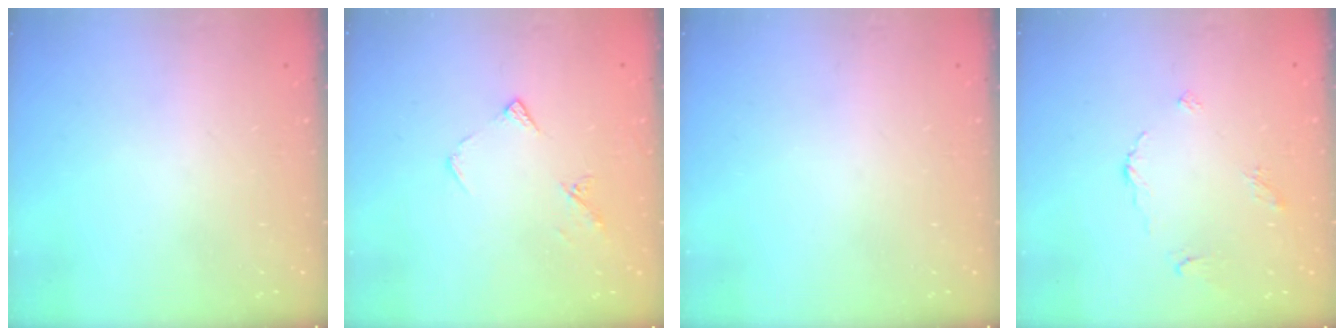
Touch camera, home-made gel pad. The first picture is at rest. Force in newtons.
{"total": 5.9, "press": 5.9, "slide": 0.6}
{"total": 0.0}
{"total": 4.2, "press": 4.1, "slide": 0.7}